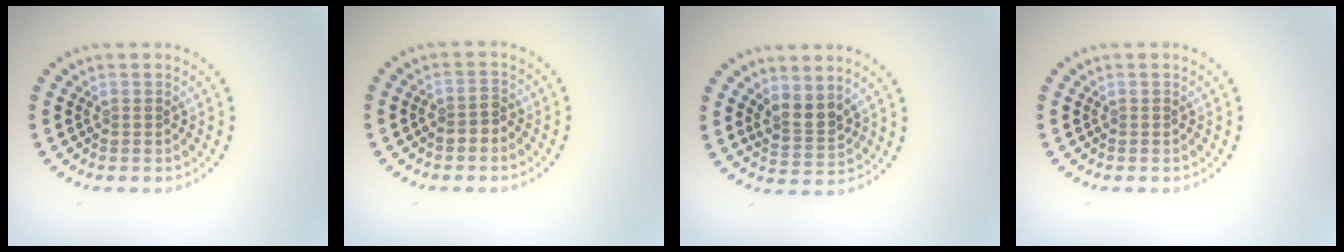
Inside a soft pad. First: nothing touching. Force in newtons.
{"total": 1.4, "press": 1.2, "slide": 0.7}
{"total": 2.5, "press": 2.2, "slide": 1.3}
{"total": 0.0}